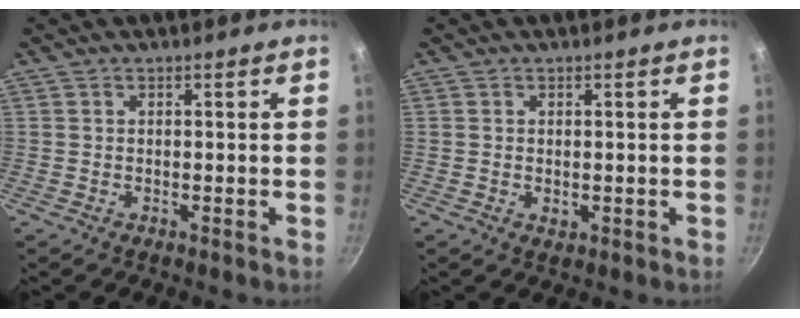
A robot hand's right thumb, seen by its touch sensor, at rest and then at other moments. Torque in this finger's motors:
{"motor_torque": [-0.28, 0.04, -0.17, 0.03, -0.02]}